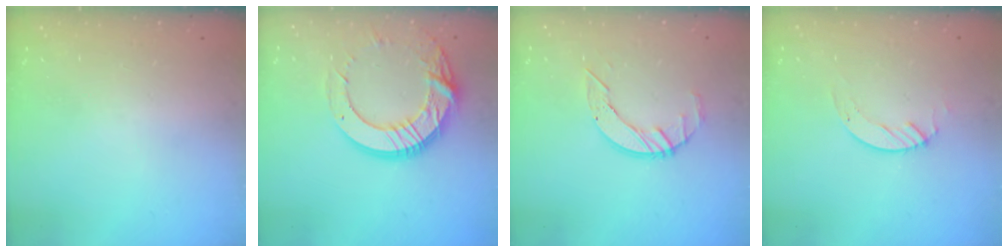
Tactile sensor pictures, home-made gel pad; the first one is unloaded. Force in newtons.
{"total": 17.1, "press": 17.0, "slide": 1.5}
{"total": 5.7, "press": 5.7, "slide": 0.6}
{"total": 2.4, "press": 2.4, "slide": 0.2}